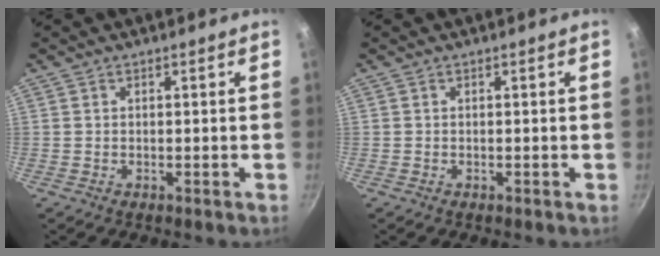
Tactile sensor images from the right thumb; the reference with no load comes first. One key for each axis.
{"total": 0.0}